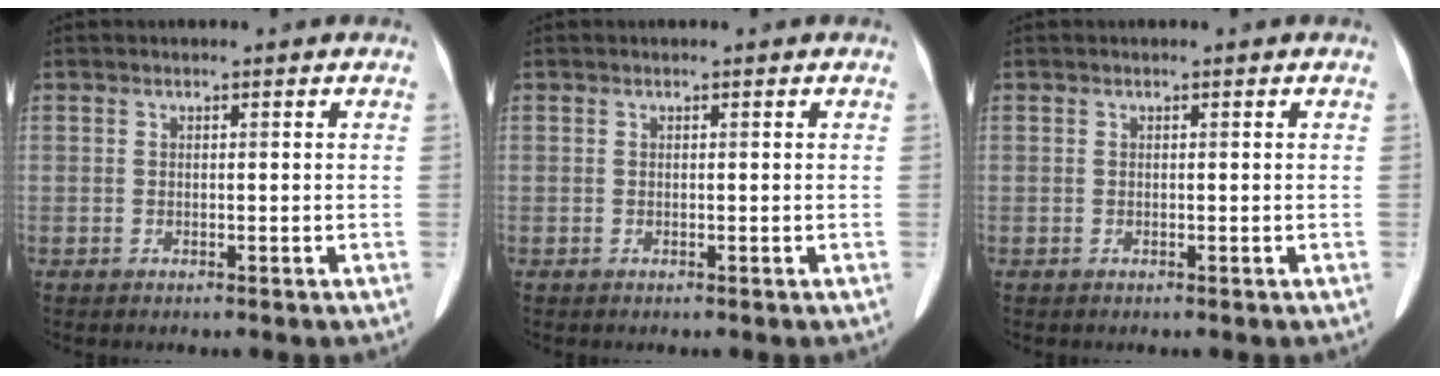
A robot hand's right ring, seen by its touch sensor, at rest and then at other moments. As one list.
[{"total": 0.0}, {"total": 0.0}]